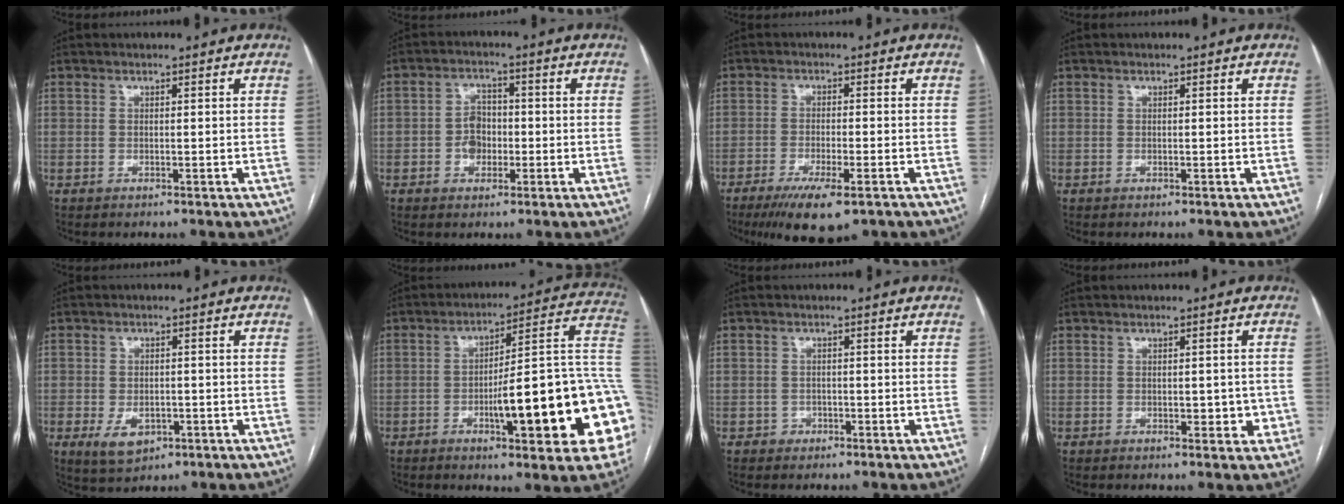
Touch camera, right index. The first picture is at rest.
{"total": 4.4, "force": [-1.0, 3.3, 2.6], "torque": [-0.046, 0.013, -0.016]}
{"total": 9.3, "force": [-6.0, 1.8, 6.9], "torque": [-0.112, -0.022, -0.093]}
{"total": 0.0}
{"total": 5.1, "force": [-2.0, 3.4, 3.3], "torque": [-0.058, -0.002, -0.022]}
{"total": 22.6, "force": [-4.7, 3.7, 21.8], "torque": [-0.215, 0.024, -0.057]}
{"total": 1.7, "force": [-0.8, 1.4, 0.1], "torque": [0.005, 0.007, -0.017]}
{"total": 2.7, "force": [-0.5, 1.7, 2.0], "torque": [-0.017, 0.008, 0.000]}